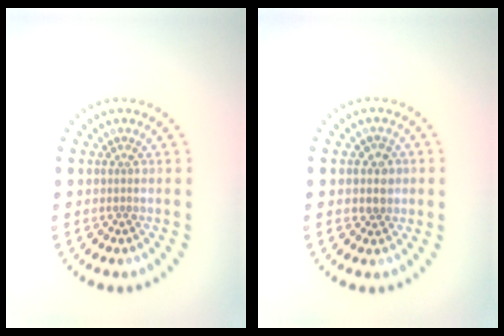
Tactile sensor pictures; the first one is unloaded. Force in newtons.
{"total": 1.9, "press": 1.8, "slide": 0.7}